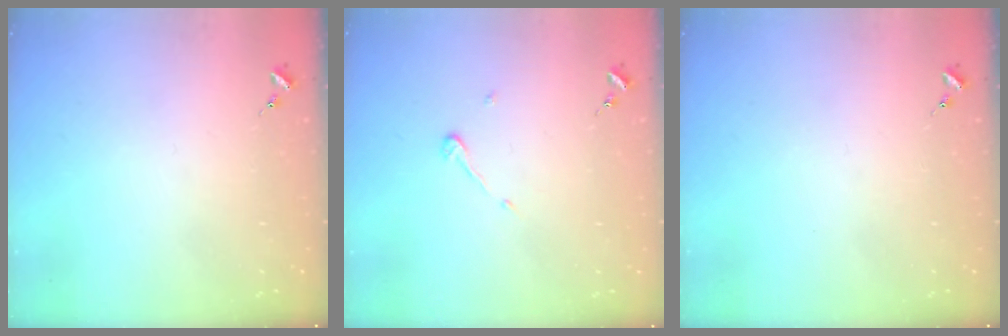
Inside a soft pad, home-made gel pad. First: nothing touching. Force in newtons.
{"total": 3.8, "press": 3.8, "slide": 0.3}
{"total": 0.0}